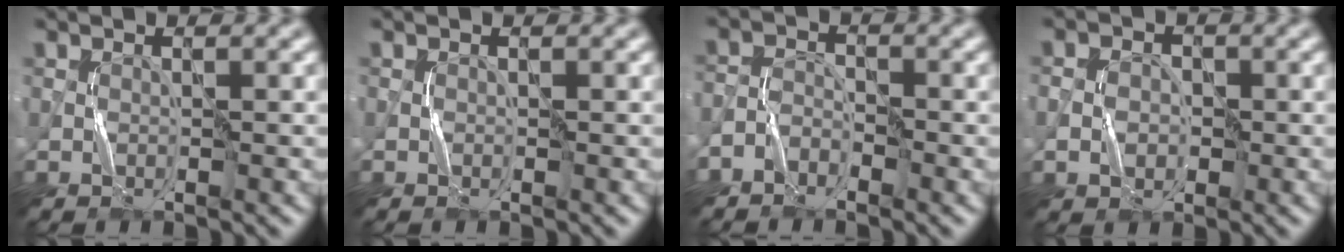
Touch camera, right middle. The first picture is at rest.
{"total": 0.0}
{"total": 2.0, "force": [-1.6, 1.0, 0.5], "torque": [-0.010, 0.008, -0.040]}
{"total": 2.4, "force": [-0.5, 2.0, 1.3], "torque": [-0.016, 0.001, -0.013]}